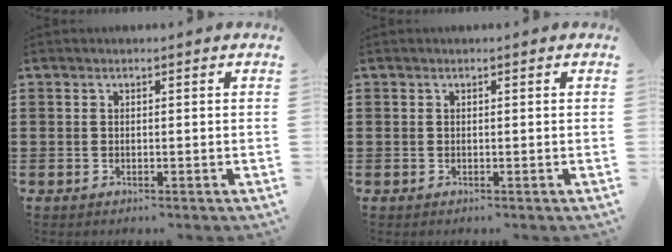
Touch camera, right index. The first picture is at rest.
{"total": 0.0}